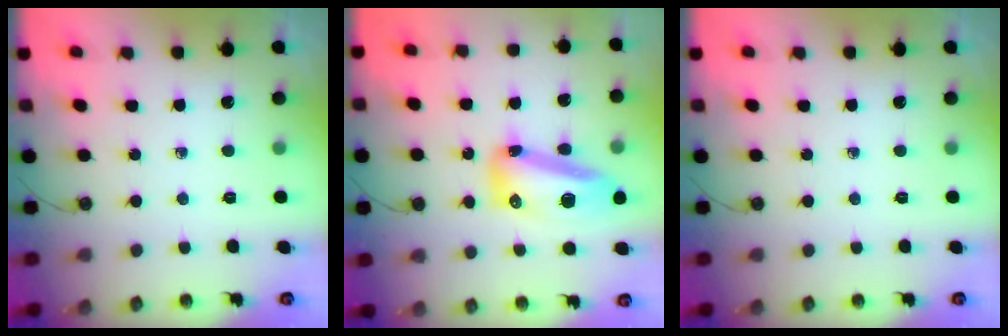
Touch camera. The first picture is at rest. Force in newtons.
{"total": 15.0, "press": 14.9, "slide": 1.3}
{"total": 0.0}